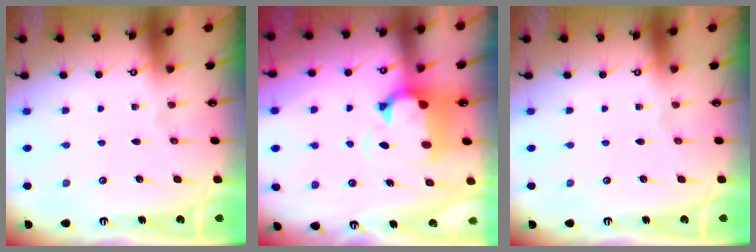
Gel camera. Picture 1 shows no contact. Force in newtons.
{"total": 1.6, "press": 0.9, "slide": 1.4}
{"total": 0.0}